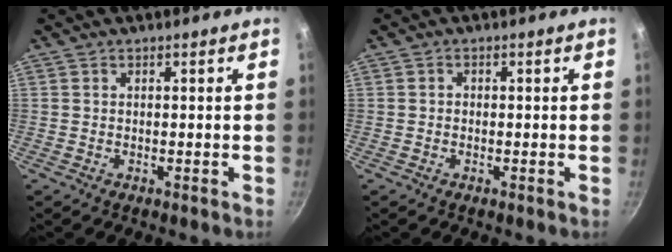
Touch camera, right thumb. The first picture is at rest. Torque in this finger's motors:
{"motor_torque": [-0.05, 0.16, -0.10, 0.05, 0.05]}